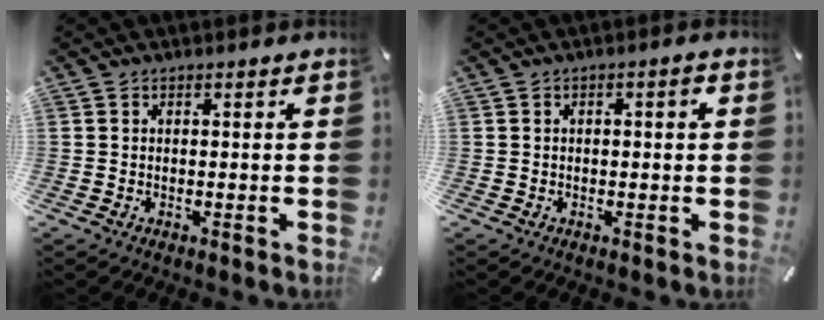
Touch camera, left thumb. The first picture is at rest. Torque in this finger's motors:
{"motor_torque": [0.02, -0.25, 0.06, 0.09, -0.07]}